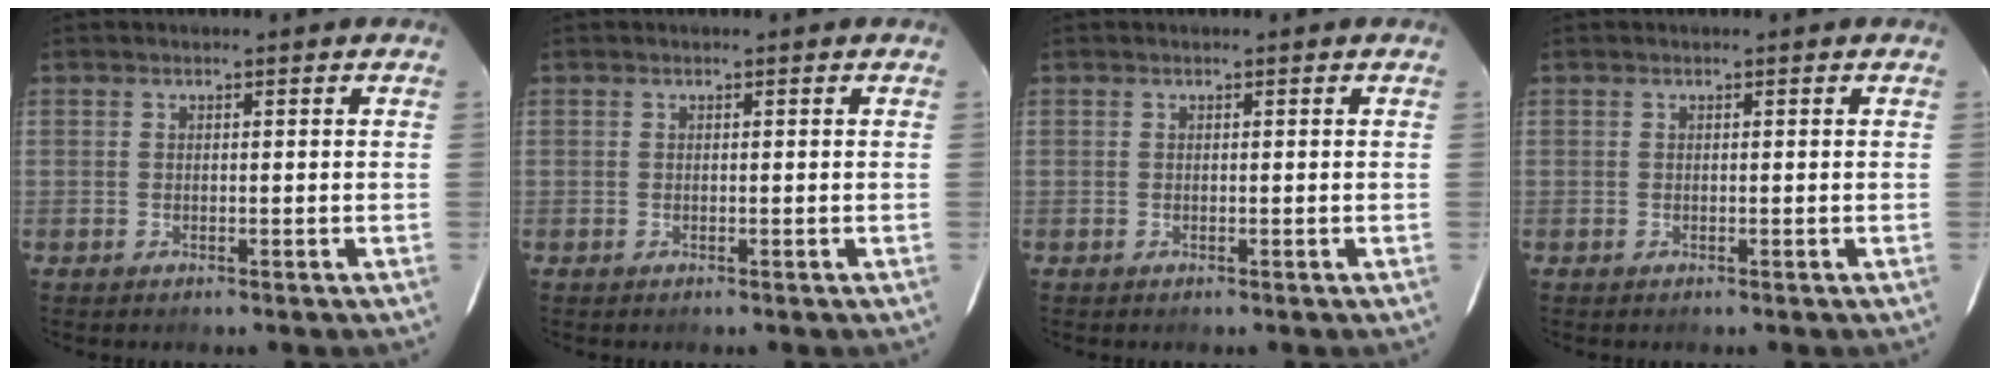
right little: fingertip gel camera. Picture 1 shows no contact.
{"total": 0.0}
{"total": 0.0}
{"total": 0.0}